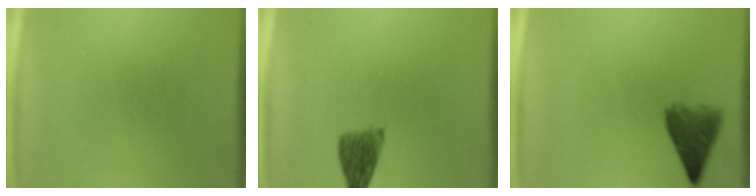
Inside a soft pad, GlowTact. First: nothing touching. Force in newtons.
{"total": 4.5}
{"total": 5.2}